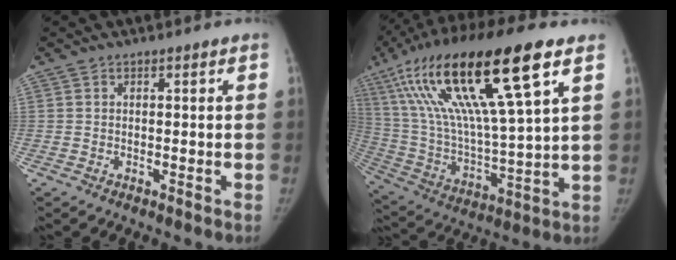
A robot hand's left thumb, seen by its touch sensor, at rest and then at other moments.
{"total": 29.8, "force": [13.4, 6.8, 25.7], "torque": [-0.508, -0.013, 0.245]}